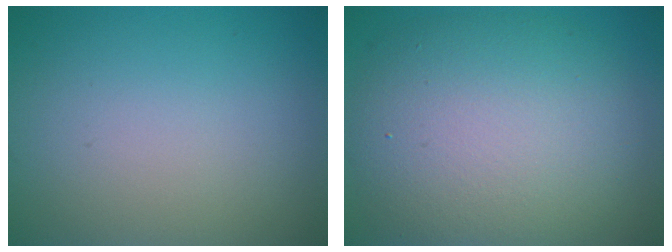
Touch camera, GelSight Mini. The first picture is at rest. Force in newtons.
{"total": 9.9, "press": 9.8, "slide": 0.9}